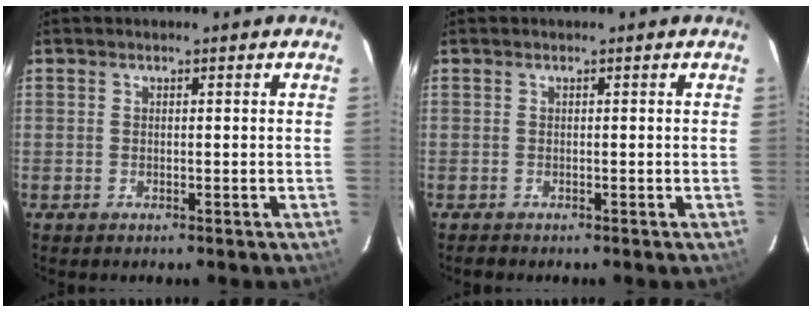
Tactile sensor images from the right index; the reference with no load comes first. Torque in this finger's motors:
{"motor_torque": [-0.06, 0.00, 0.03, 0.01]}